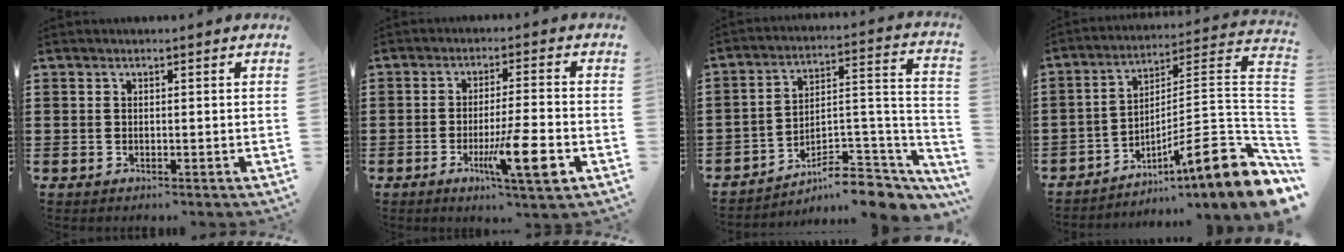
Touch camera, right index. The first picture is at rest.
{"total": 9.3, "force": [-3.5, 1.0, 8.6], "torque": [-0.153, -0.012, -0.060]}
{"total": 7.6, "force": [-6.0, 2.7, 3.8], "torque": [-0.052, 0.011, -0.111]}
{"total": 10.7, "force": [-5.2, 0.9, 9.3], "torque": [-0.132, -0.025, -0.104]}